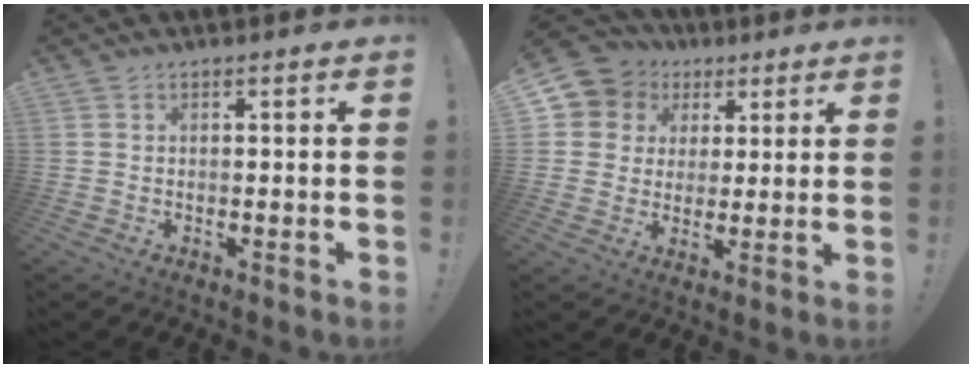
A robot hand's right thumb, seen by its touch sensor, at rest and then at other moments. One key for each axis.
{"total": 8.9, "fx": 3.3, "fy": 8.0, "fz": 1.9, "tx": -0.032, "ty": -0.019, "tz": 0.071}